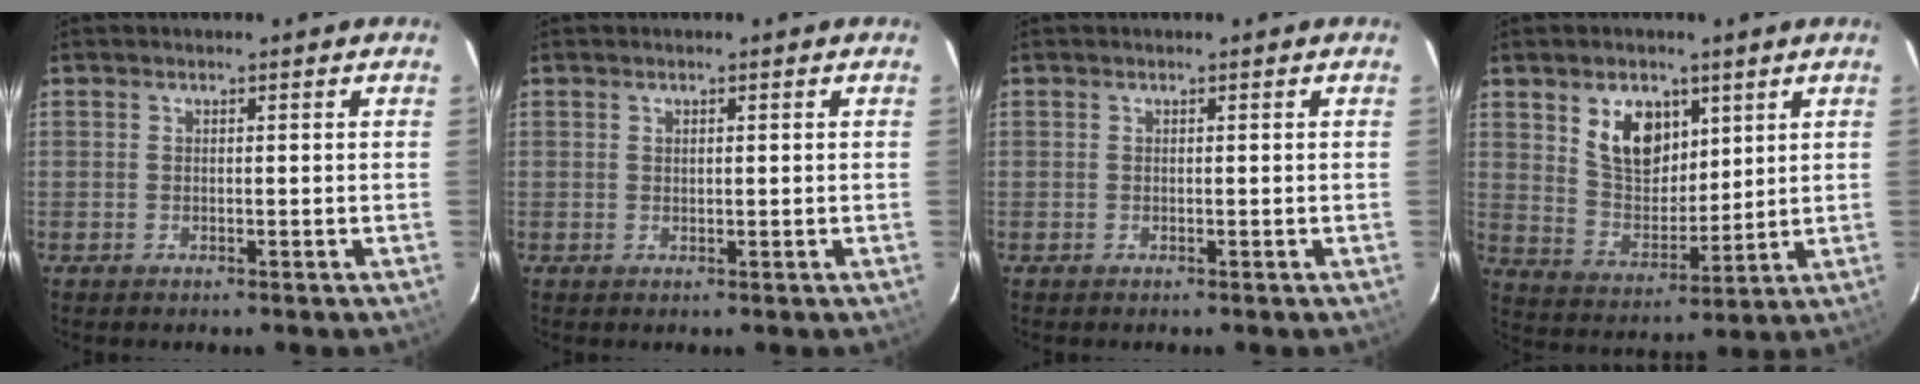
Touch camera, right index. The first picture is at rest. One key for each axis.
{"total": 0.7, "fx": 0.3, "fy": 0.3, "fz": 0.5, "tx": -0.008, "ty": 0.003, "tz": 0.007}
{"total": 0.0}
{"total": 10.5, "fx": 5.1, "fy": 6.7, "fz": 6.2, "tx": -0.111, "ty": 0.009, "tz": 0.105}